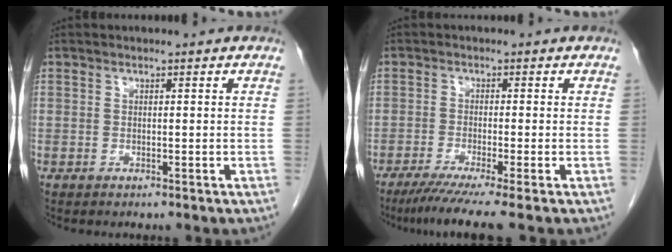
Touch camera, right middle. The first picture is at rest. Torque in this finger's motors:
{"motor_torque": [0.90, -0.71, 0.25, 0.08]}